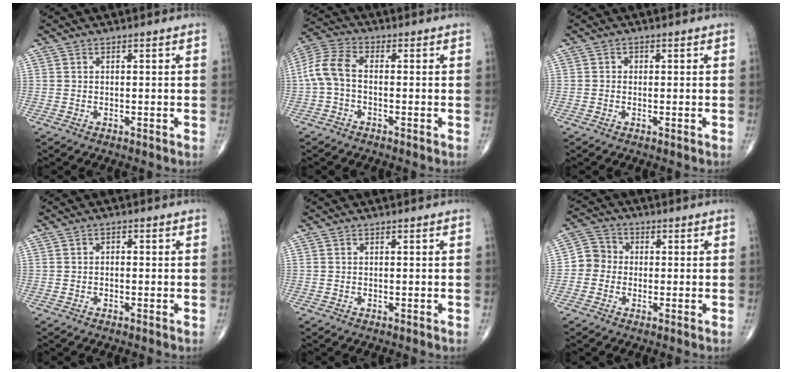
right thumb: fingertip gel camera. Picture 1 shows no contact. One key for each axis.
{"total": 7.0, "fx": -0.9, "fy": 3.9, "fz": 5.8, "tx": -0.128, "ty": 0.022, "tz": -0.029}
{"total": 0.8, "fx": 0.0, "fy": 0.7, "fz": 0.3, "tx": 0.001, "ty": 0.002, "tz": -0.003}
{"total": 0.9, "fx": -0.1, "fy": 0.6, "fz": 0.6, "tx": -0.003, "ty": 0.003, "tz": -0.006}
{"total": 0.0}
{"total": 5.1, "fx": -0.7, "fy": 4.8, "fz": 1.6, "tx": -0.007, "ty": 0.016, "tz": -0.029}